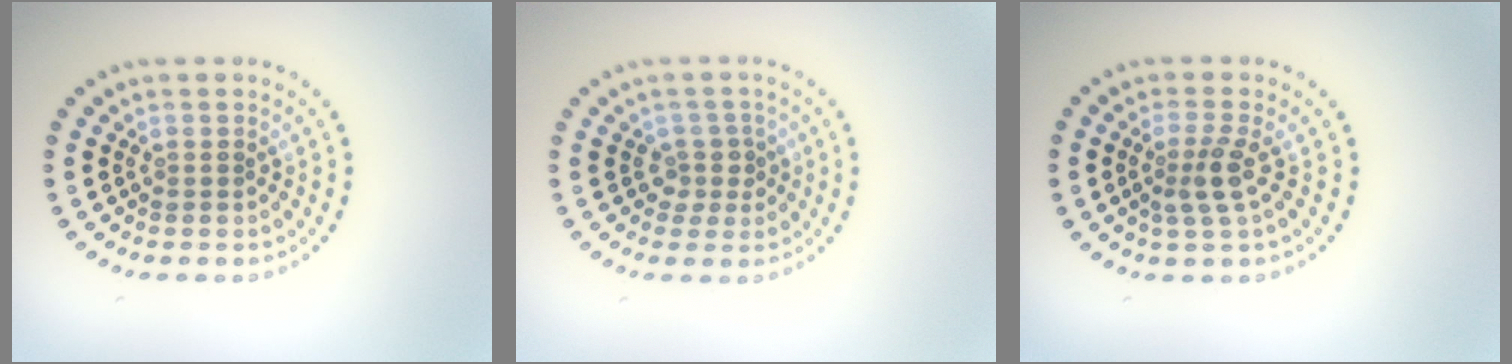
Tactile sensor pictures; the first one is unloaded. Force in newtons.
{"total": 1.9, "press": 1.4, "slide": 1.3}
{"total": 2.4, "press": 1.8, "slide": 1.6}